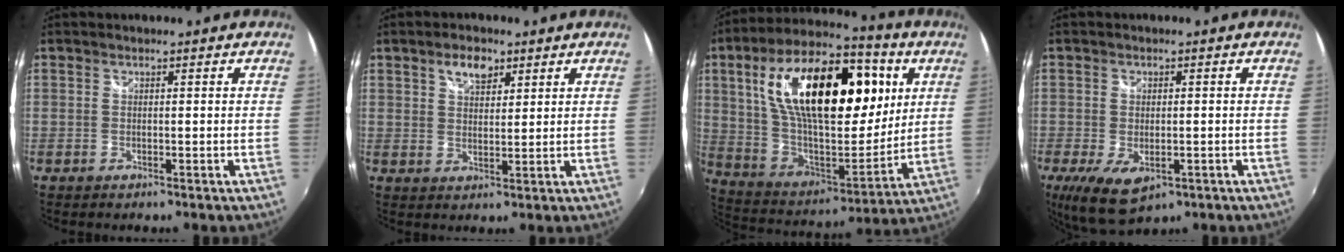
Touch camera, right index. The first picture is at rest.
{"total": 4.7, "force": [2.9, 2.5, 2.8], "torque": [-0.043, 0.009, 0.050]}
{"total": 31.5, "force": [9.6, 15.3, 25.9], "torque": [-0.481, 0.028, 0.161]}
{"total": 9.1, "force": [-4.0, 4.9, 6.5], "torque": [-0.140, -0.037, -0.064]}